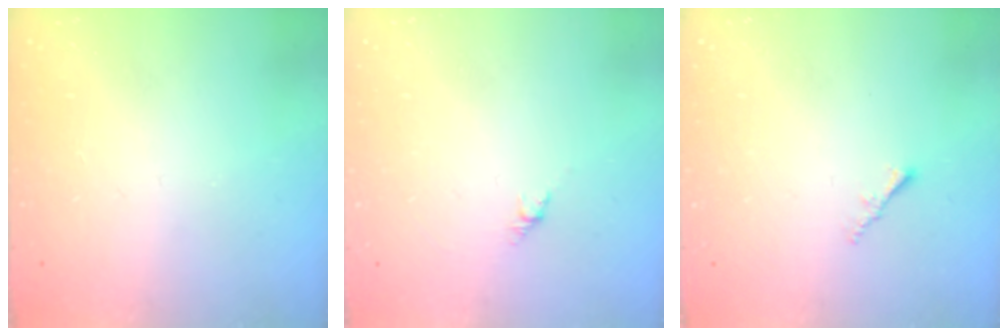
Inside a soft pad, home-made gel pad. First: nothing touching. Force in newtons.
{"total": 2.7, "press": 2.6, "slide": 0.7}
{"total": 1.2, "press": 1.1, "slide": 0.4}